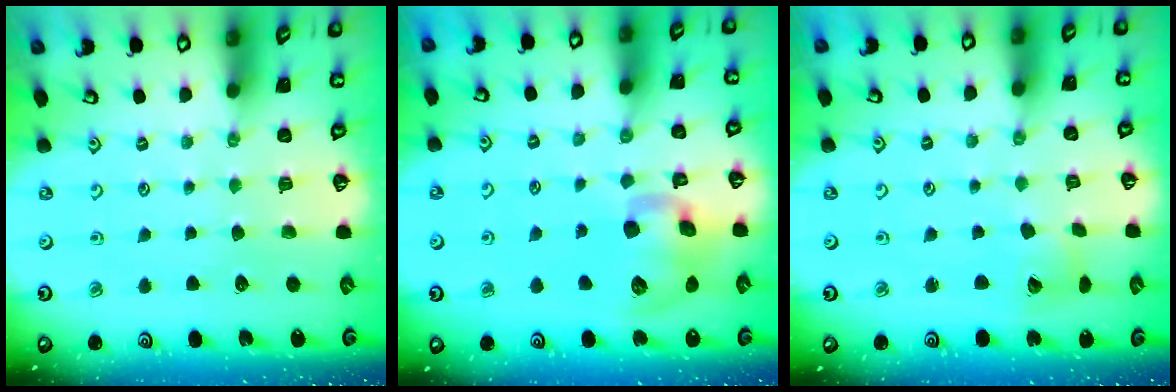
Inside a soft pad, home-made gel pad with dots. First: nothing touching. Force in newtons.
{"total": 12.0, "press": 11.9, "slide": 1.9}
{"total": 6.4, "press": 6.4, "slide": 0.9}